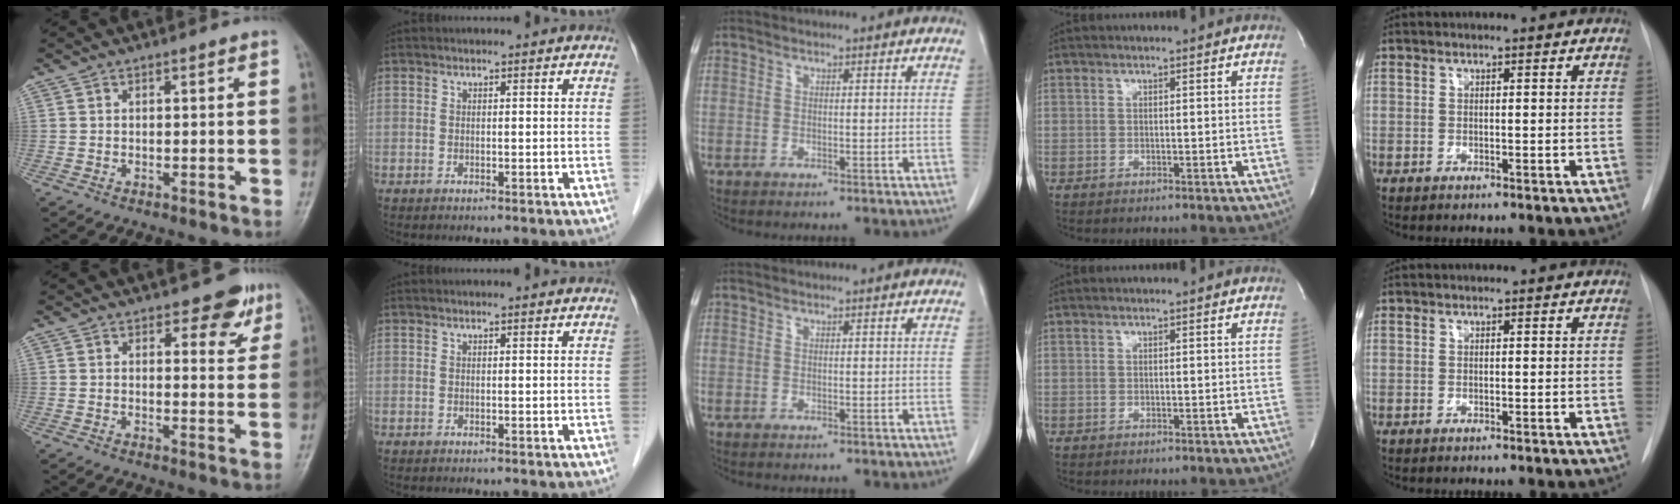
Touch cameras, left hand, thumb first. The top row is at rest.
{"thumb": {"total": 5.5, "force": [3.5, 2.8, 3.1], "torque": [-0.006, -0.018, 0.041]}, "index": {"total": 0.7, "force": [0.6, 0.0, 0.2], "torque": [-0.009, 0.005, 0.007]}}